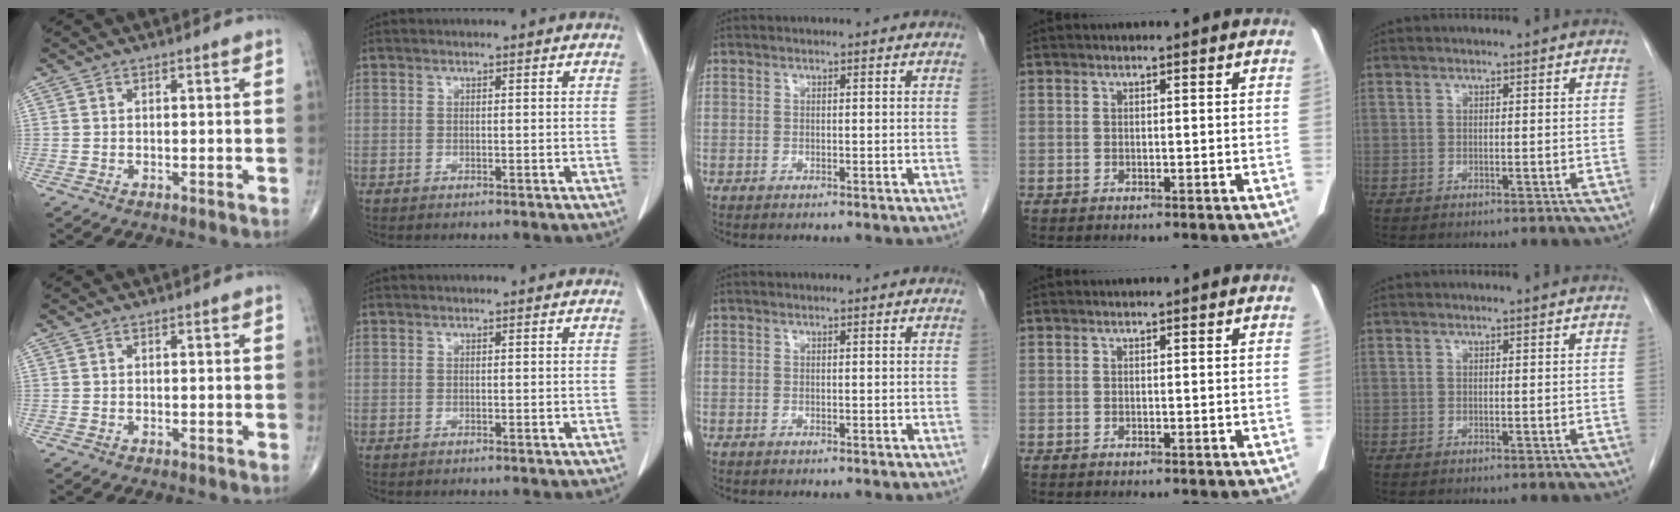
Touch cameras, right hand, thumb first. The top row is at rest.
{}